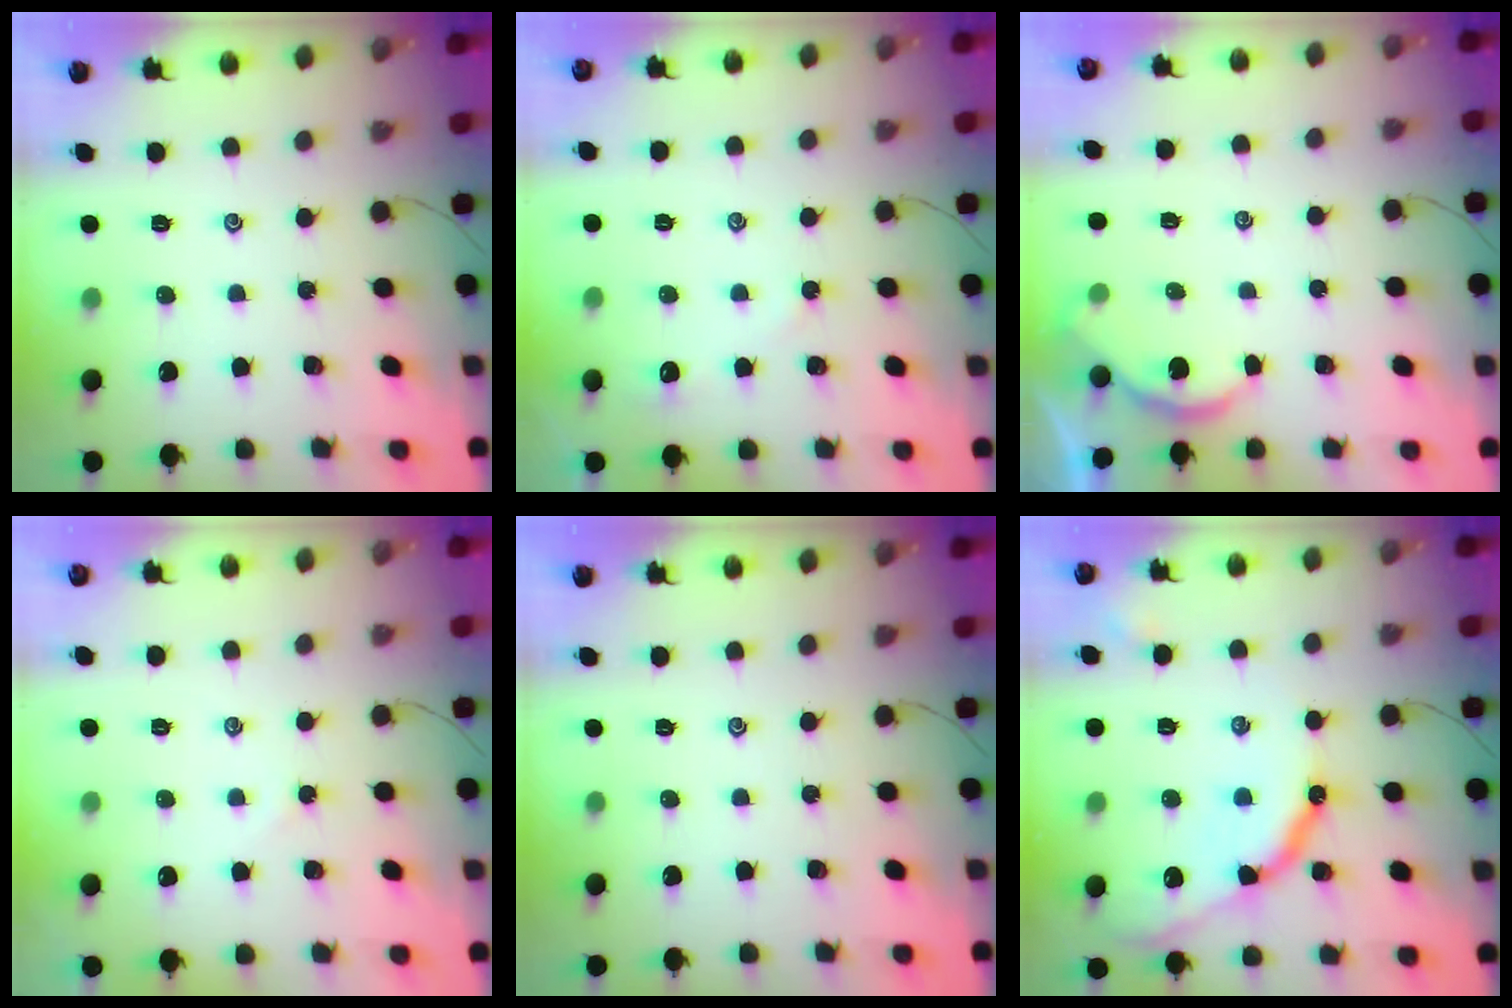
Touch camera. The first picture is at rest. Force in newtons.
{"total": 1.8, "press": 1.8, "slide": 0.4}
{"total": 1.3, "press": 1.3, "slide": 0.2}
{"total": 1.4, "press": 1.4, "slide": 0.4}
{"total": 0.0}
{"total": 12.9, "press": 12.8, "slide": 1.0}